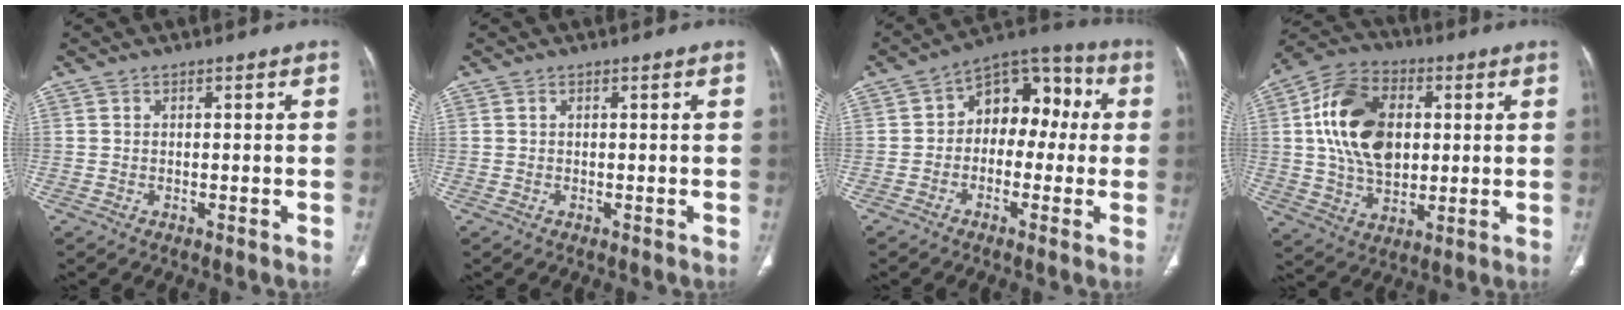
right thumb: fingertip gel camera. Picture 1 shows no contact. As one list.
[{"total": 0.0}, {"total": 12.0, "force": [0.6, 8.2, 8.7], "torque": [-0.071, 0.045, -0.008]}, {"total": 17.9, "force": [2.9, 12.1, 12.9], "torque": [-0.206, 0.006, 0.053]}]